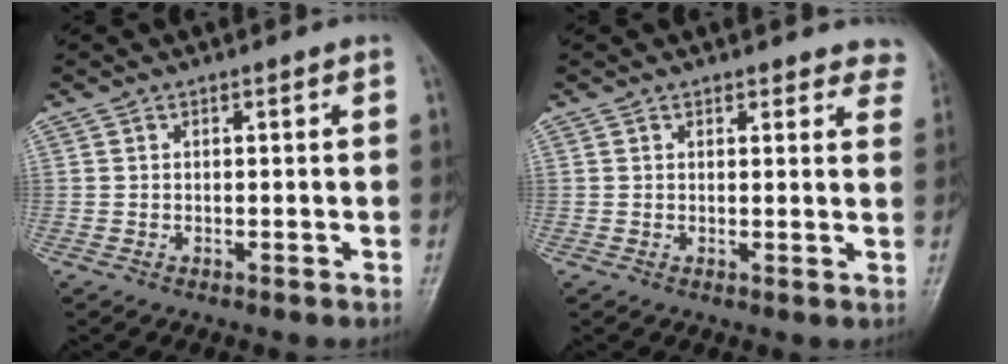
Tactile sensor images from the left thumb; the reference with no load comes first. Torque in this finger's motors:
{"motor_torque": [0.10, 0.14, -0.15, -0.13, 0.00]}